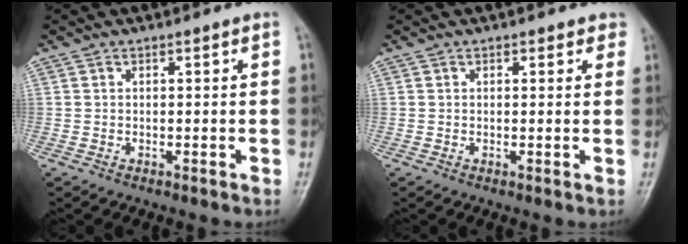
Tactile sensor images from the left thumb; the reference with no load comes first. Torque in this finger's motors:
{"motor_torque": [-0.18, 0.13, -0.27, 0.10, 0.05]}